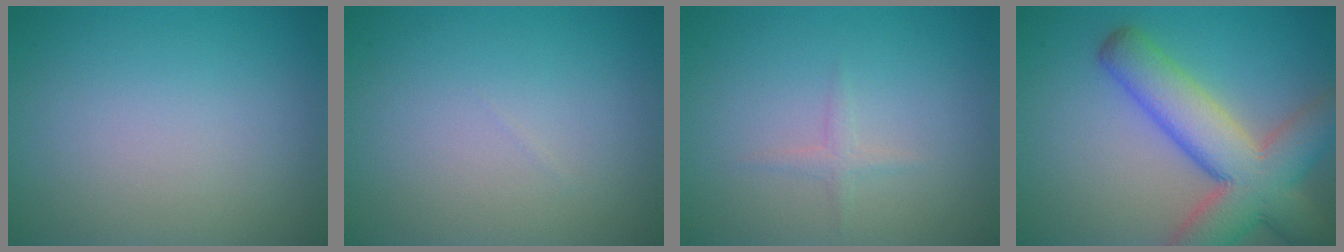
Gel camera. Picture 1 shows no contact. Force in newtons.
{"total": 0.0}
{"total": 0.9, "press": 0.9, "slide": 0.0}
{"total": 9.5, "press": 9.5, "slide": 0.6}